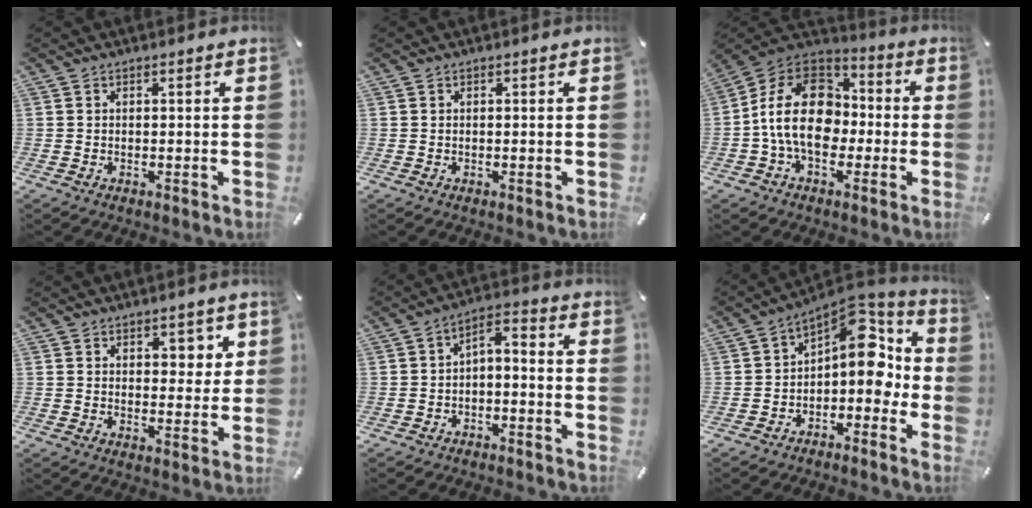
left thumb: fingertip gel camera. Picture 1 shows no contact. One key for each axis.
{"total": 0.0}
{"total": 17.6, "fx": -2.6, "fy": 12.9, "fz": 11.8, "tx": -0.238, "ty": 0.028, "tz": -0.050}
{"total": 4.5, "fx": 2.5, "fy": 3.2, "fz": 1.9, "tx": -0.007, "ty": -0.010, "tz": 0.037}
{"total": 4.3, "fx": -3.5, "fy": 1.6, "fz": 1.8, "tx": -0.028, "ty": 0.013, "tz": -0.069}
{"total": 11.3, "fx": 3.0, "fy": 7.3, "fz": 8.1, "tx": -0.091, "ty": -0.037, "tz": 0.048}